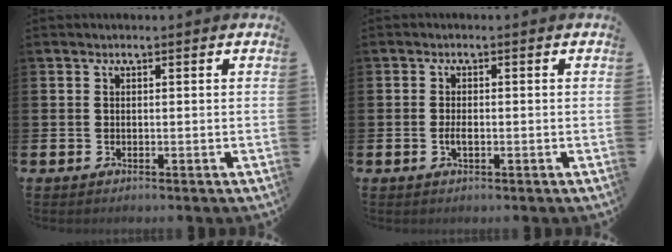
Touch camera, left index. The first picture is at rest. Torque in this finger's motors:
{"motor_torque": [0.33, 0.15, 0.03, 0.07]}